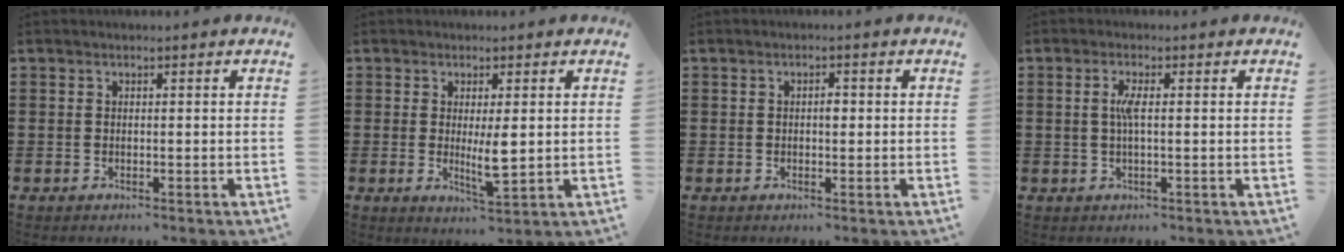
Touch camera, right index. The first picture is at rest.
{"total": 5.7, "force": [-0.1, 1.2, 5.5], "torque": [-0.105, -0.015, -0.007]}
{"total": 1.4, "force": [0.0, 0.7, 1.2], "torque": [-0.023, 0.003, -0.002]}
{"total": 2.7, "force": [0.1, 0.4, 2.6], "torque": [-0.059, -0.005, -0.002]}